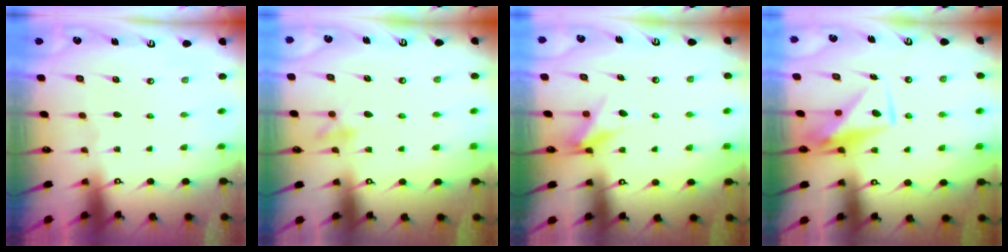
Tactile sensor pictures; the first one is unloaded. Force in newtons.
{"total": 10.2, "press": 10.0, "slide": 2.0}
{"total": 9.3, "press": 9.3, "slide": 0.7}
{"total": 9.1, "press": 9.1, "slide": 0.6}